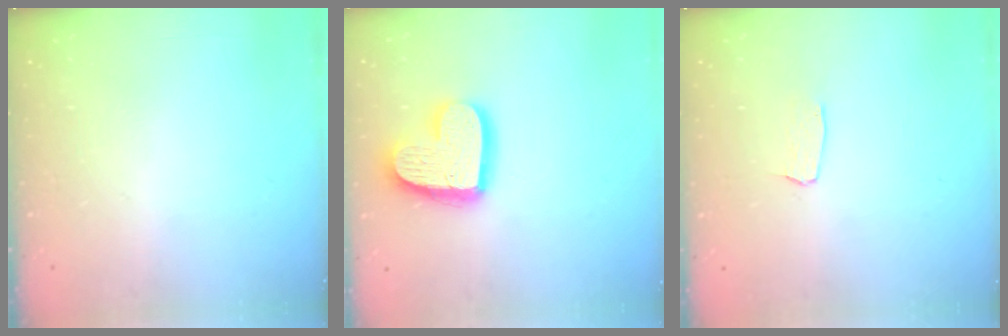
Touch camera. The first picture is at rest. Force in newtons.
{"total": 16.4, "press": 16.4, "slide": 1.0}
{"total": 3.0, "press": 3.0, "slide": 0.2}